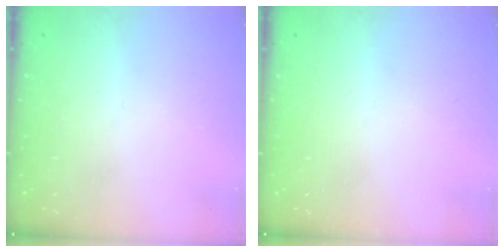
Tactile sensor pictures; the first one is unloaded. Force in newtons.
{"total": 0.0}